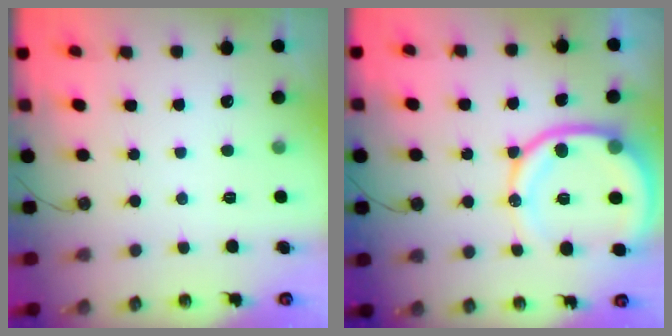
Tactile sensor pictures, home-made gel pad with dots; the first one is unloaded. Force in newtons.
{"total": 16.0, "press": 15.9, "slide": 1.9}